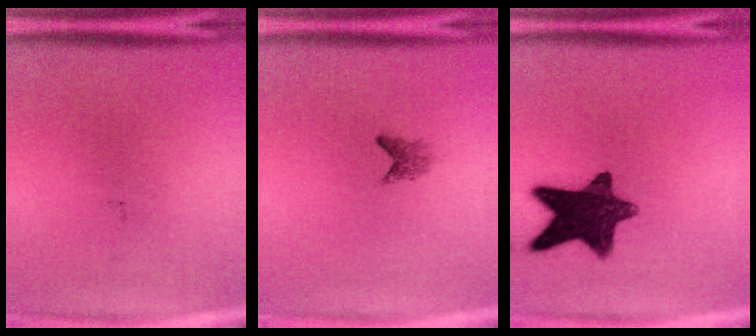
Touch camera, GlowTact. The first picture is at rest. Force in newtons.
{"total": 1.4}
{"total": 12.9}